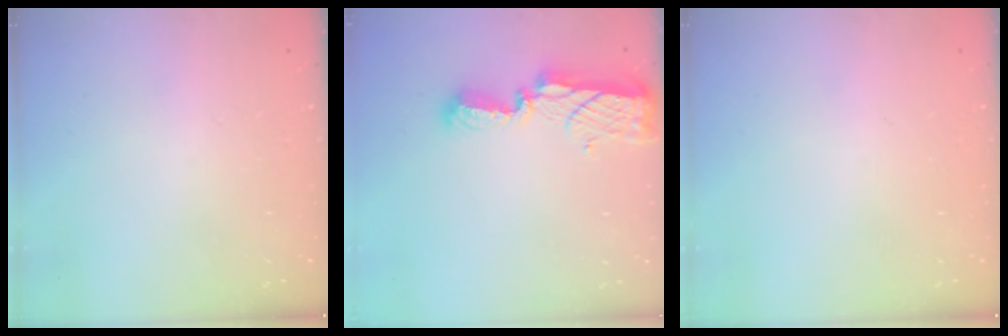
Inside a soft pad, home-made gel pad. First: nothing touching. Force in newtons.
{"total": 8.7, "press": 8.6, "slide": 0.8}
{"total": 0.0}